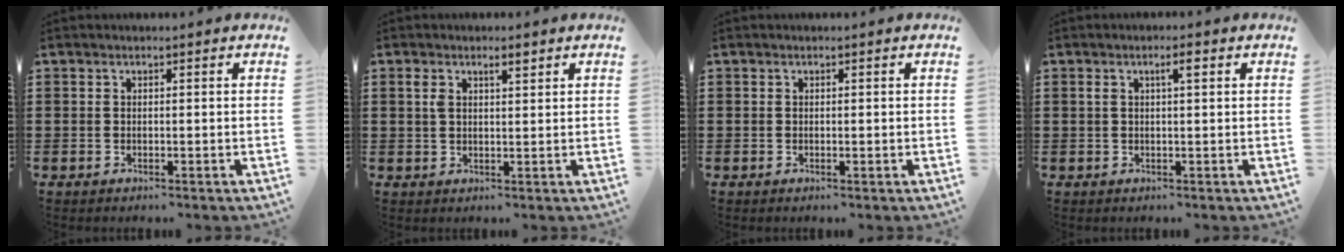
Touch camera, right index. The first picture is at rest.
{"total": 2.8, "force": [1.5, 0.9, 2.1], "torque": [-0.038, 0.001, 0.023]}
{"total": 0.0}
{"total": 2.3, "force": [0.9, 0.5, 2.0], "torque": [-0.034, 0.002, 0.011]}